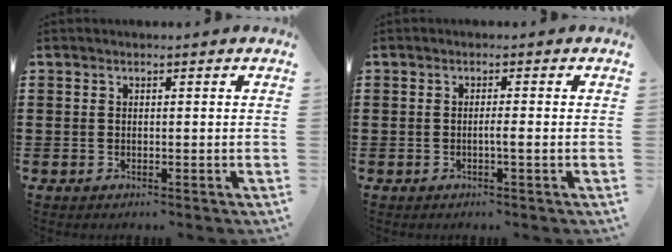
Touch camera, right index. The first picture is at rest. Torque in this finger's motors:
{"motor_torque": [0.08, 0.06, 0.01, 0.02]}